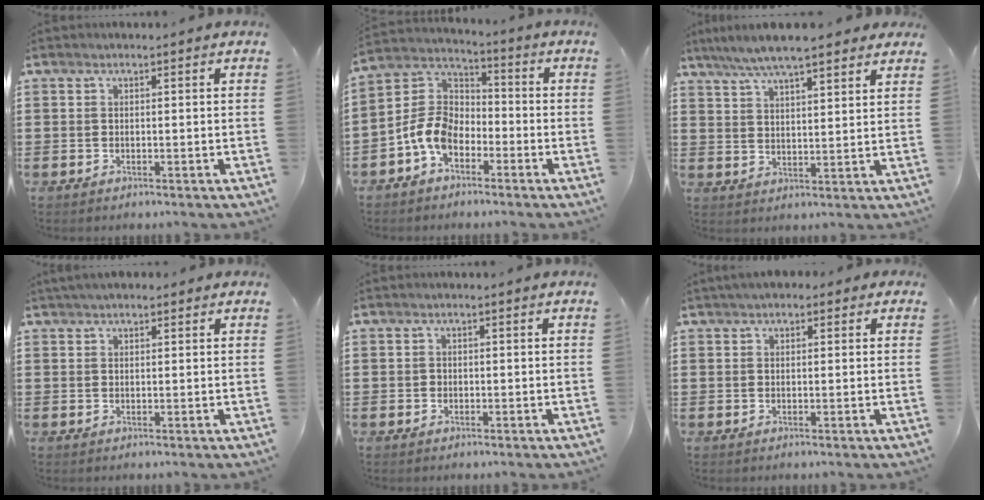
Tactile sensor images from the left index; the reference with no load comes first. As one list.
[{"total": 7.7, "force": [-4.0, 5.0, 4.3], "torque": [-0.131, -0.001, -0.090]}, {"total": 6.7, "force": [5.8, 0.9, 3.3], "torque": [-0.081, -0.011, 0.103]}, {"total": 1.9, "force": [1.6, 0.6, 0.8], "torque": [-0.018, 0.006, 0.029]}, {"total": 0.5, "force": [0.0, 0.5, 0.1], "torque": [-0.005, 0.003, 0.000]}, {"total": 1.9, "force": [1.2, 1.0, 1.0], "torque": [-0.022, 0.009, 0.022]}]